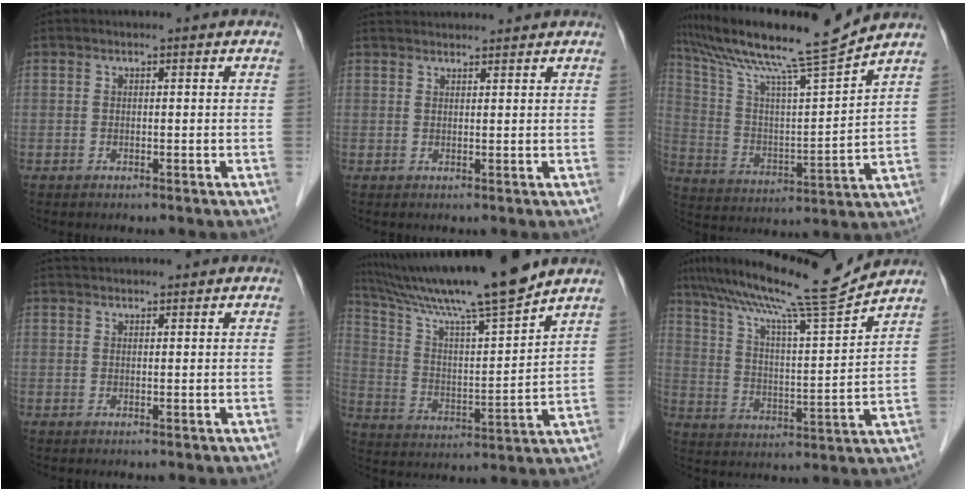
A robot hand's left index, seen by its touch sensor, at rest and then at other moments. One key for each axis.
{"total": 5.8, "fx": 5.7, "fy": 0.3, "fz": 1.2, "tx": -0.018, "ty": 0.037, "tz": 0.080}
{"total": 16.6, "fx": 14.4, "fy": -1.4, "fz": 8.2, "tx": -0.156, "ty": -0.007, "tz": 0.244}
{"total": 3.5, "fx": 3.3, "fy": 0.3, "fz": 0.9, "tx": -0.012, "ty": 0.035, "tz": 0.053}
{"total": 18.6, "fx": 15.7, "fy": -1.0, "fz": 9.9, "tx": -0.176, "ty": 0.003, "tz": 0.264}
{"total": 15.8, "fx": 14.1, "fy": -1.7, "fz": 6.9, "tx": -0.126, "ty": -0.013, "tz": 0.225}